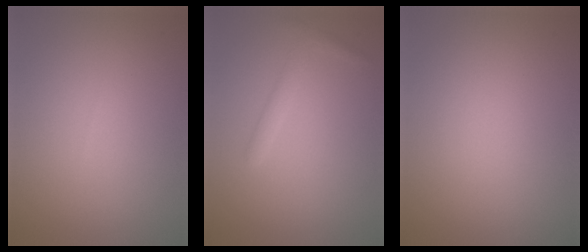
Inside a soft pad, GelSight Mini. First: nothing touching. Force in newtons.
{"total": 1.5, "press": 1.5, "slide": 0.1}
{"total": 0.0}